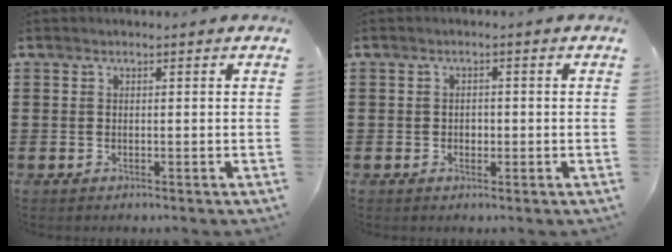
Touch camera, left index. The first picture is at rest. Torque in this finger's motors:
{"motor_torque": [0.01, 0.02, 0.00, 0.02]}